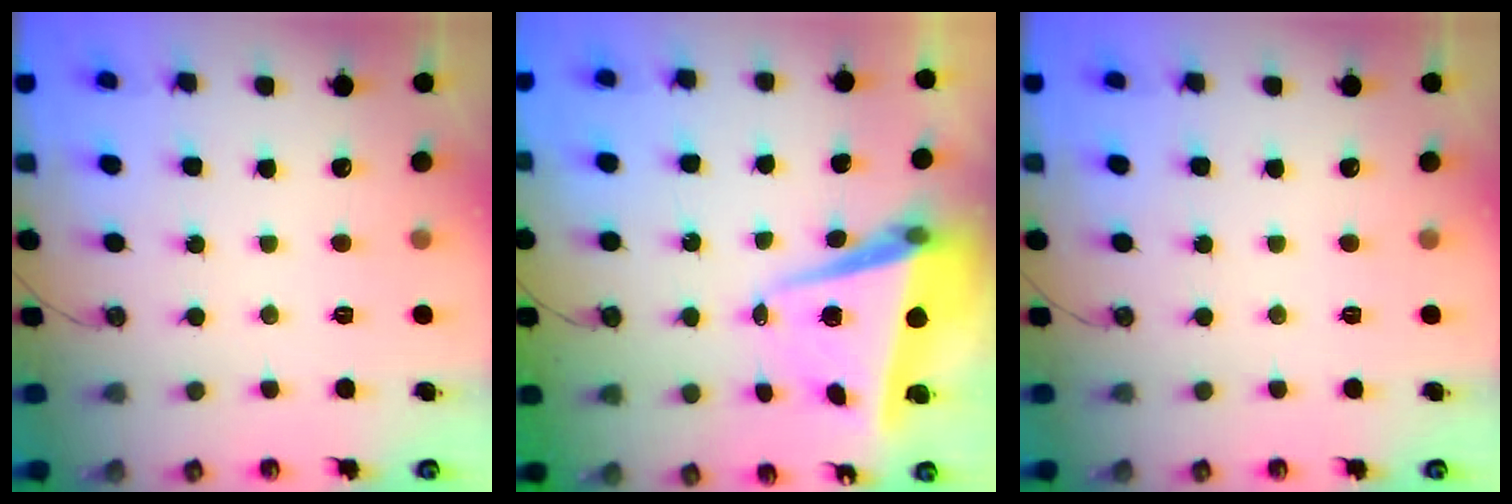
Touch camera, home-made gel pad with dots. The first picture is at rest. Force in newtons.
{"total": 6.8, "press": 6.6, "slide": 1.8}
{"total": 0.0}